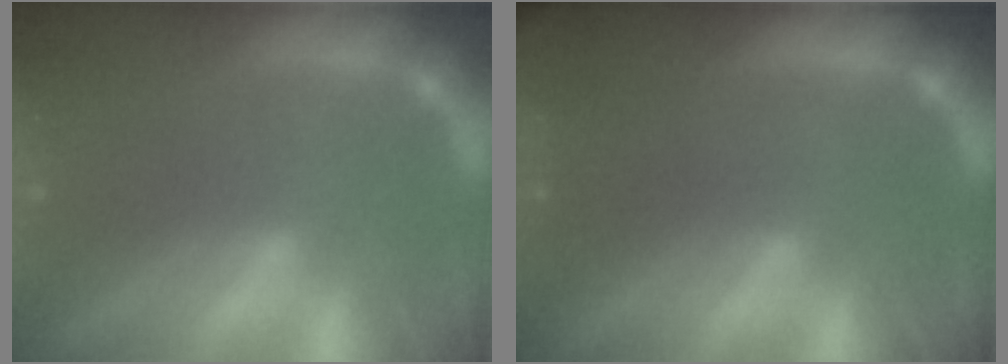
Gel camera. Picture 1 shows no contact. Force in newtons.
{"total": 8.5}